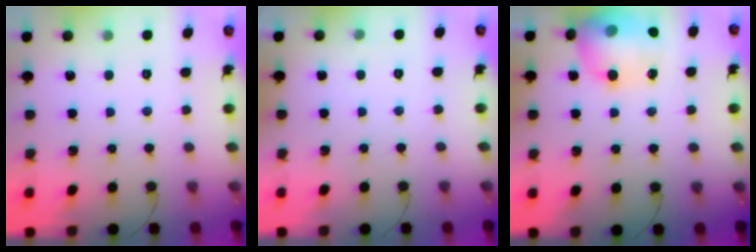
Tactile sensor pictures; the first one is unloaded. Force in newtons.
{"total": 2.4, "press": 1.6, "slide": 1.8}
{"total": 17.4, "press": 17.3, "slide": 1.7}